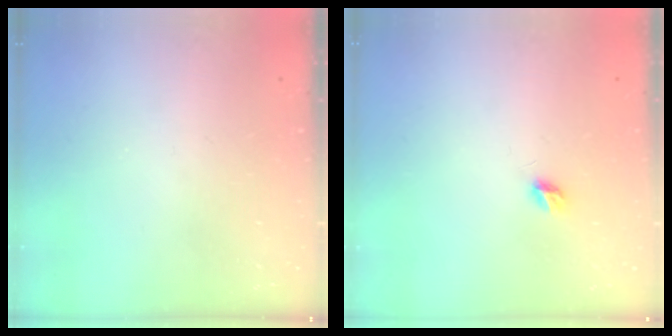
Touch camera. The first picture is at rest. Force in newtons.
{"total": 5.0, "press": 5.0, "slide": 0.4}